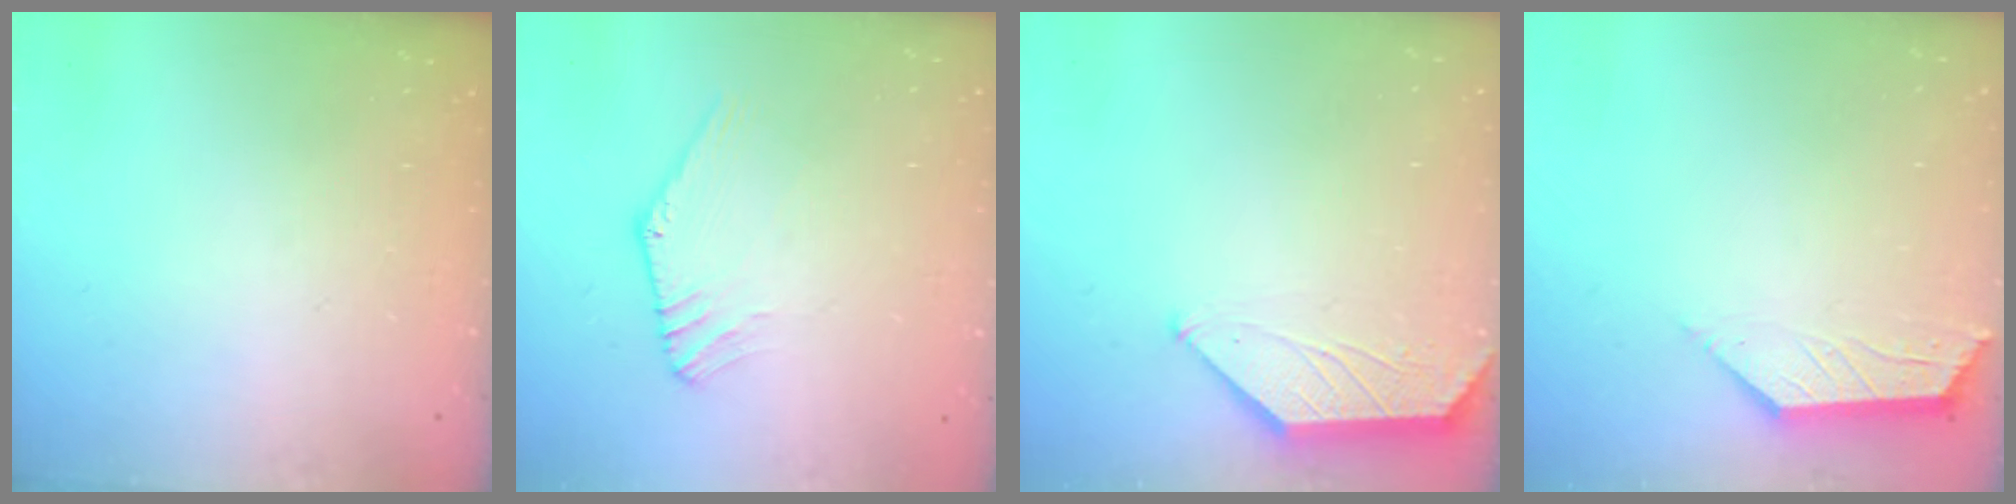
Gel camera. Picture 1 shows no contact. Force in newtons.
{"total": 2.7, "press": 2.7, "slide": 0.1}
{"total": 1.5, "press": 1.4, "slide": 0.3}
{"total": 2.8, "press": 2.8, "slide": 0.5}